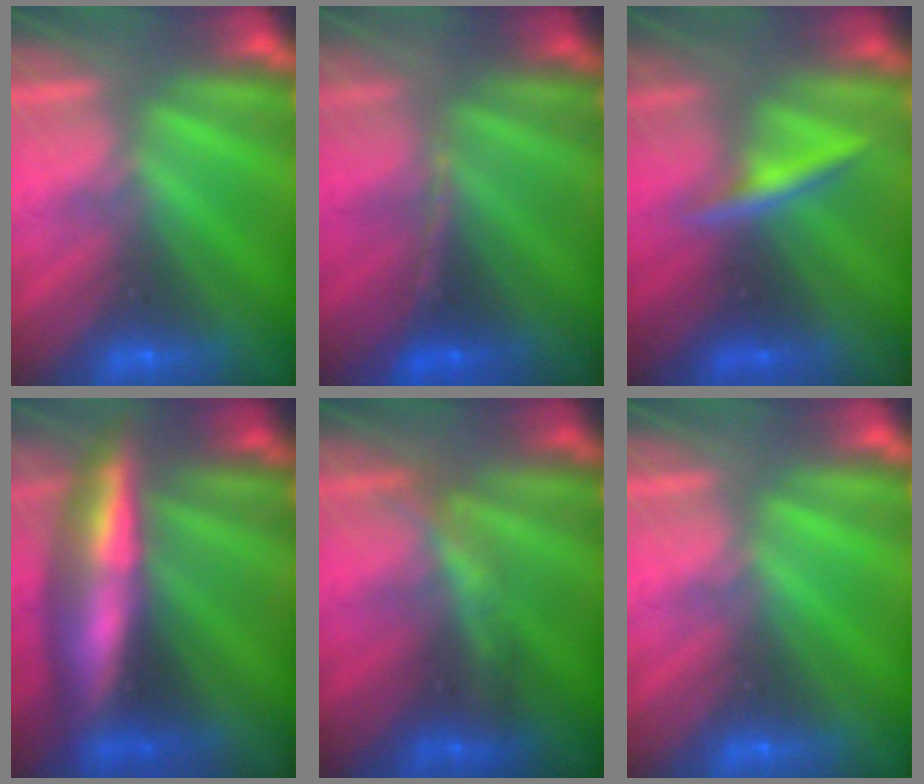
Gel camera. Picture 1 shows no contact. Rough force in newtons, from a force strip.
{"total": 1.2}
{"total": 2.6}
{"total": 8.1}
{"total": 1.9}
{"total": 0.0}